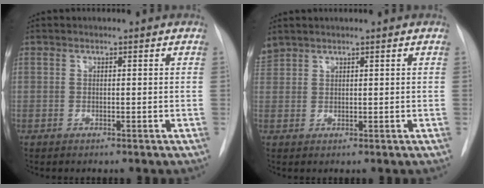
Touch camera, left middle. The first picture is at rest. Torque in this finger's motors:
{"motor_torque": [-0.02, 0.00, -0.01, -0.01]}